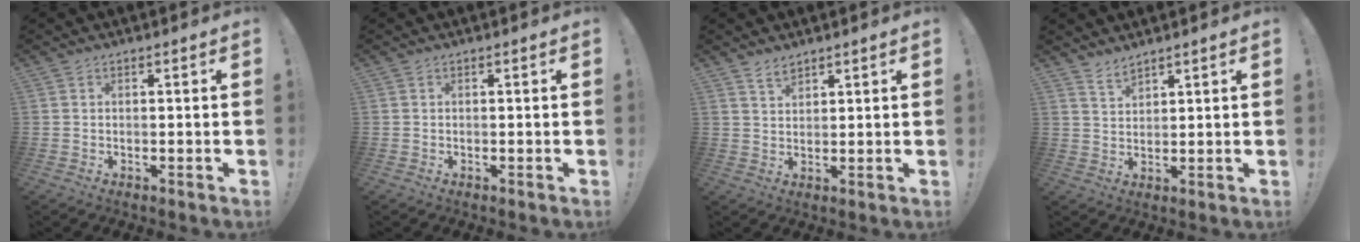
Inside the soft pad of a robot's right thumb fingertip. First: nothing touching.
{"total": 0.0}
{"total": 3.0, "force": [2.6, 1.0, 1.0], "torque": [-0.015, -0.017, 0.048]}
{"total": 3.3, "force": [3.1, 0.7, 0.8], "torque": [-0.013, -0.024, 0.057]}